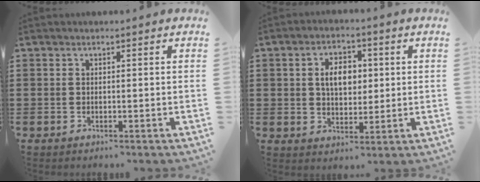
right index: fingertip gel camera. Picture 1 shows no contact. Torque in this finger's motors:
{"motor_torque": [0.30, -0.11, 0.45, 0.13]}